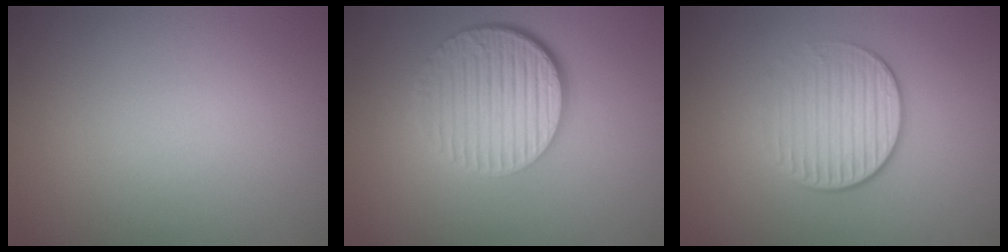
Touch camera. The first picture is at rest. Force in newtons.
{"total": 6.7, "press": 4.4, "slide": 5.0}
{"total": 3.2, "press": 2.9, "slide": 1.5}